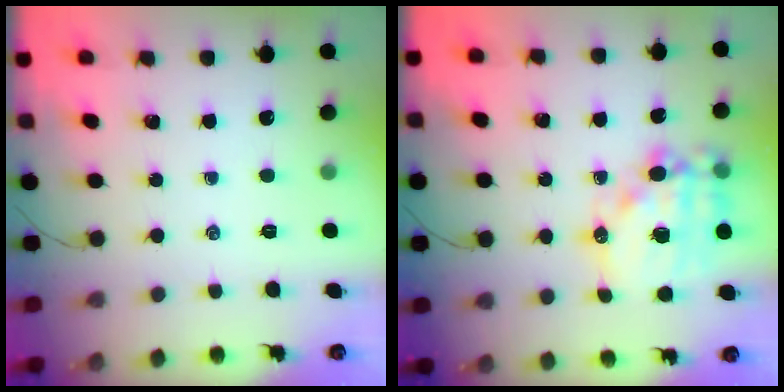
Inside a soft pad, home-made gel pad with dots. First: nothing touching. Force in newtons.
{"total": 17.3, "press": 16.9, "slide": 3.8}